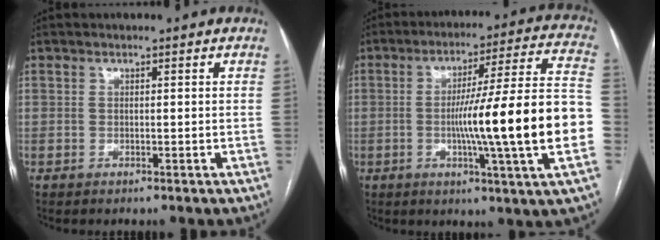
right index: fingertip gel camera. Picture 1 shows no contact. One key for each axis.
{"total": 21.0, "fx": -3.8, "fy": -1.1, "fz": 20.6, "tx": -0.271, "ty": 0.008, "tz": -0.065}